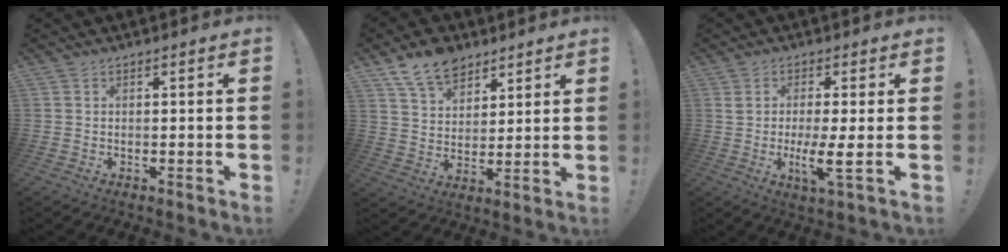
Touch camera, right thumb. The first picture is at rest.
{"total": 11.5, "force": [8.3, 7.0, 3.9], "torque": [-0.061, -0.049, 0.159]}
{"total": 7.7, "force": [-1.1, 0.3, 7.6], "torque": [-0.142, -0.018, -0.023]}